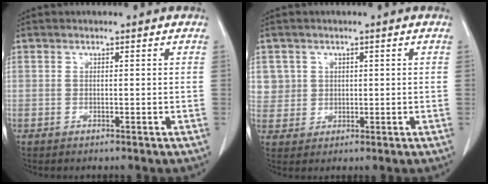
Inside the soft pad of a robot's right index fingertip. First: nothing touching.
{"total": 4.6, "force": [1.6, 4.3, -0.1], "torque": [0.015, 0.005, 0.034]}